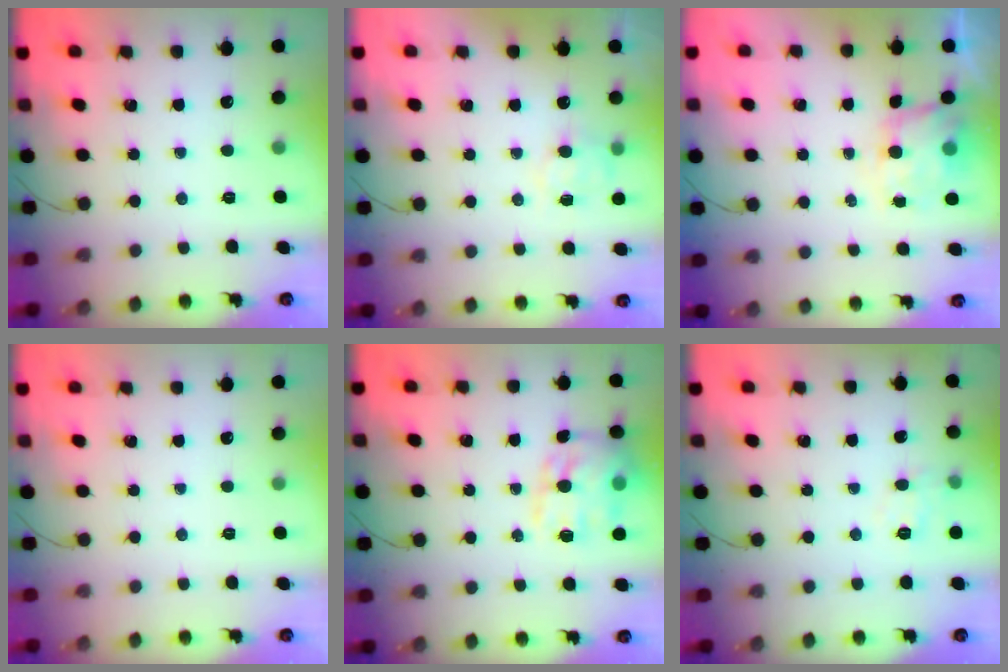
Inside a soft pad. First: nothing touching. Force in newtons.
{"total": 7.4, "press": 7.2, "slide": 1.7}
{"total": 5.5, "press": 5.4, "slide": 1.2}
{"total": 0.0}
{"total": 15.7, "press": 15.6, "slide": 1.7}
{"total": 7.6, "press": 7.5, "slide": 1.3}